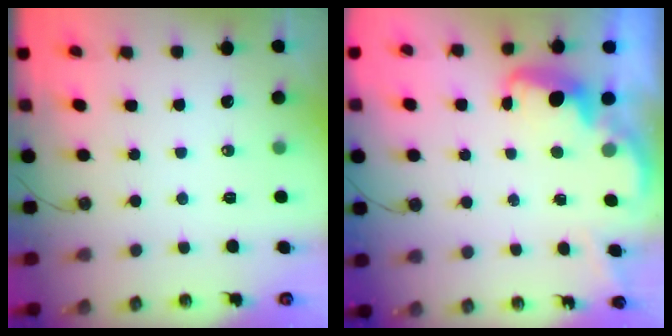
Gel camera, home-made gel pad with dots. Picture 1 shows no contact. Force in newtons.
{"total": 2.6, "press": 2.5, "slide": 0.8}